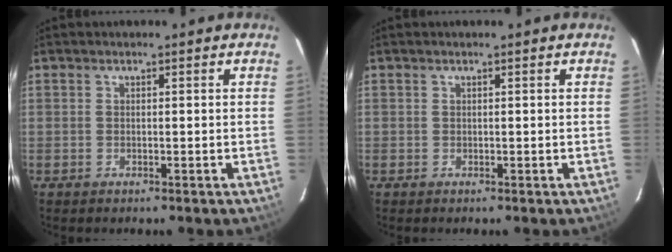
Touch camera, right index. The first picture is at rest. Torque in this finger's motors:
{"motor_torque": [0.29, 0.15, 0.08, 0.00]}